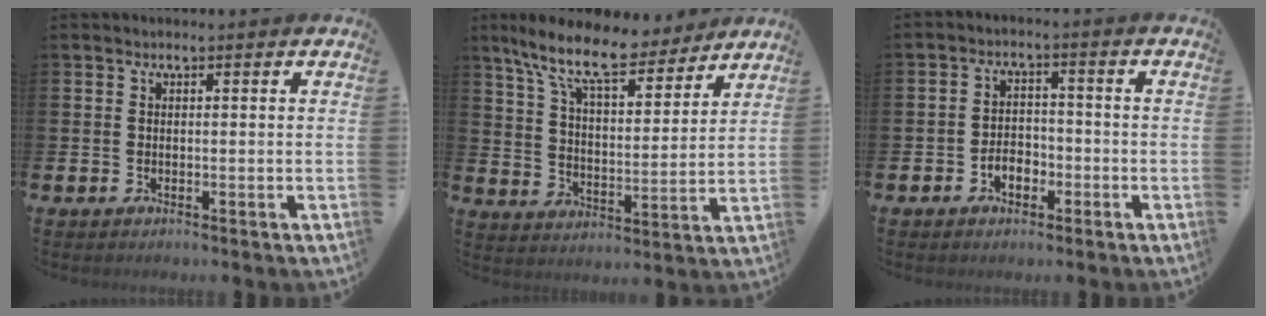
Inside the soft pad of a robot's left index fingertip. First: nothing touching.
{"total": 11.4, "force": [9.5, 3.1, 5.5], "torque": [-0.129, -0.051, 0.165]}
{"total": 3.1, "force": [-1.6, 2.1, 1.7], "torque": [-0.032, 0.006, -0.035]}